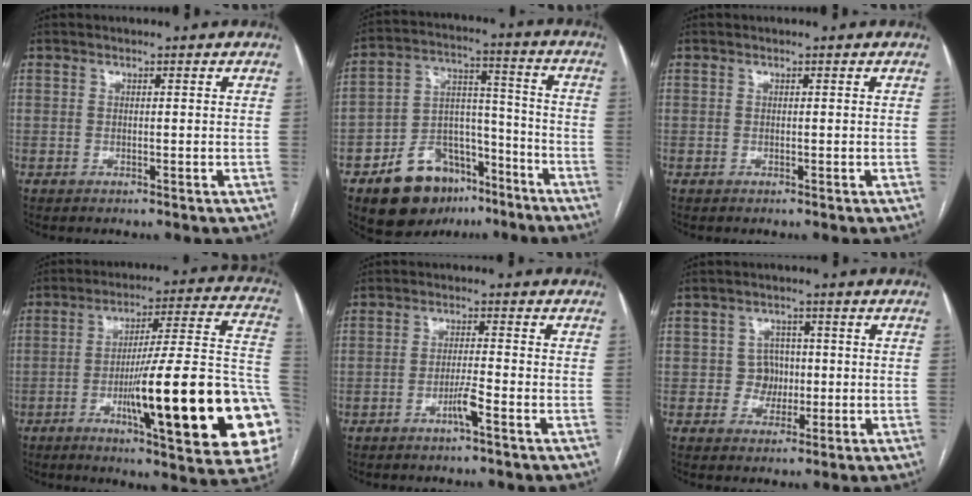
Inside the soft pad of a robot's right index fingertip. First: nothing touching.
{"total": 14.5, "force": [-9.1, 8.9, 6.9], "torque": [-0.113, 0.041, -0.142]}
{"total": 0.0}
{"total": 27.6, "force": [-7.0, 2.1, 26.6], "torque": [-0.285, -0.002, -0.104]}
{"total": 3.1, "force": [-1.8, -0.3, 2.5], "torque": [-0.049, -0.003, -0.034]}
{"total": 3.5, "force": [-0.2, 3.4, 0.8], "torque": [-0.001, 0.013, 0.000]}